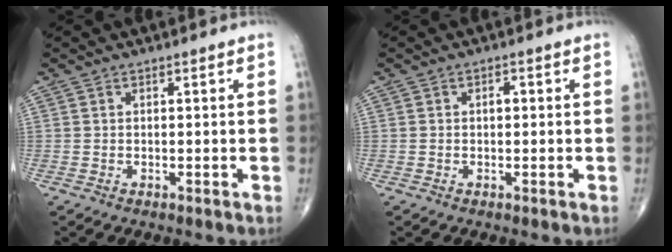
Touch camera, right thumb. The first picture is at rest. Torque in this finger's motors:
{"motor_torque": [0.39, 0.58, 0.32, 0.16, -0.02]}